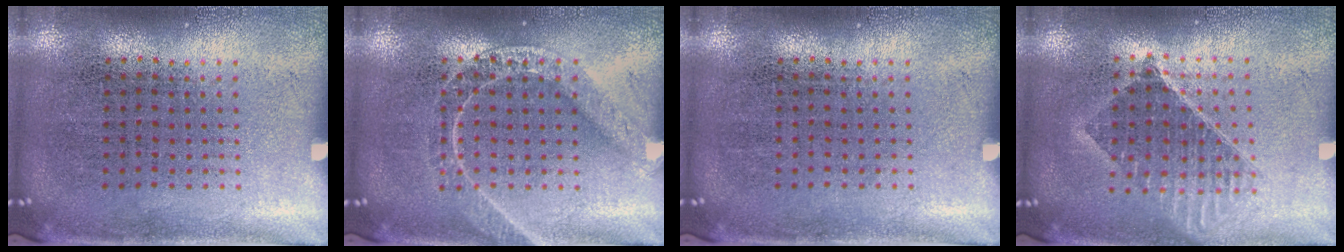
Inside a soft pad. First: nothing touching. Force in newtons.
{"total": 2.2, "press": 2.1, "slide": 0.3}
{"total": 0.0}
{"total": 1.5, "press": 1.3, "slide": 0.7}